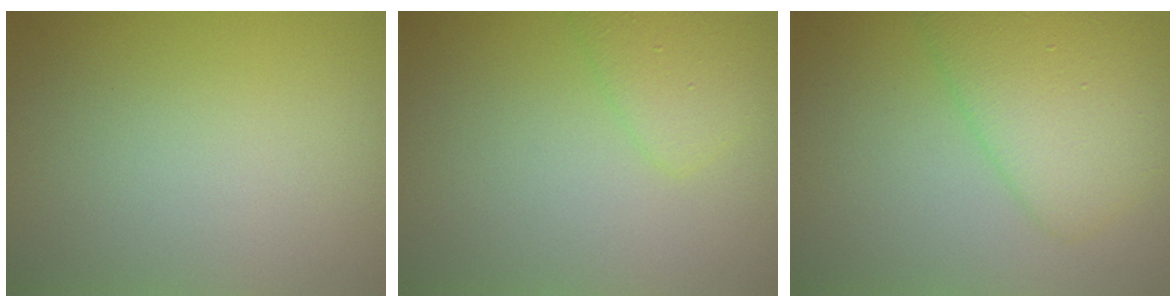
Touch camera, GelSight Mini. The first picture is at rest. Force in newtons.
{"total": 2.4, "press": 2.4, "slide": 0.2}
{"total": 5.3, "press": 5.3, "slide": 0.1}